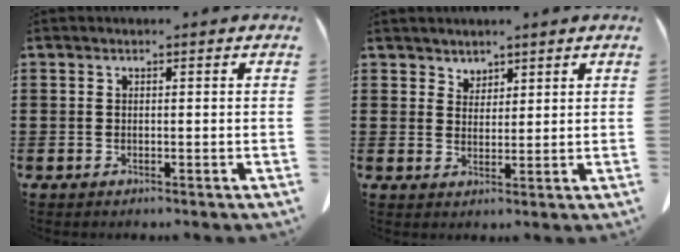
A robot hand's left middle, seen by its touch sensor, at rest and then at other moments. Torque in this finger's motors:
{"motor_torque": [0.09, 0.08, -0.04, -0.01]}